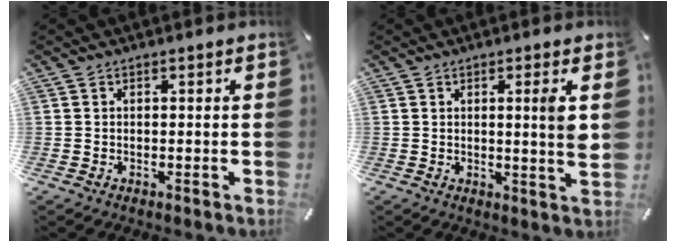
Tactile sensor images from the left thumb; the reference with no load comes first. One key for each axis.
{"total": 5.1, "fx": 1.3, "fy": 0.0, "fz": 4.9, "tx": -0.078, "ty": -0.011, "tz": 0.013}